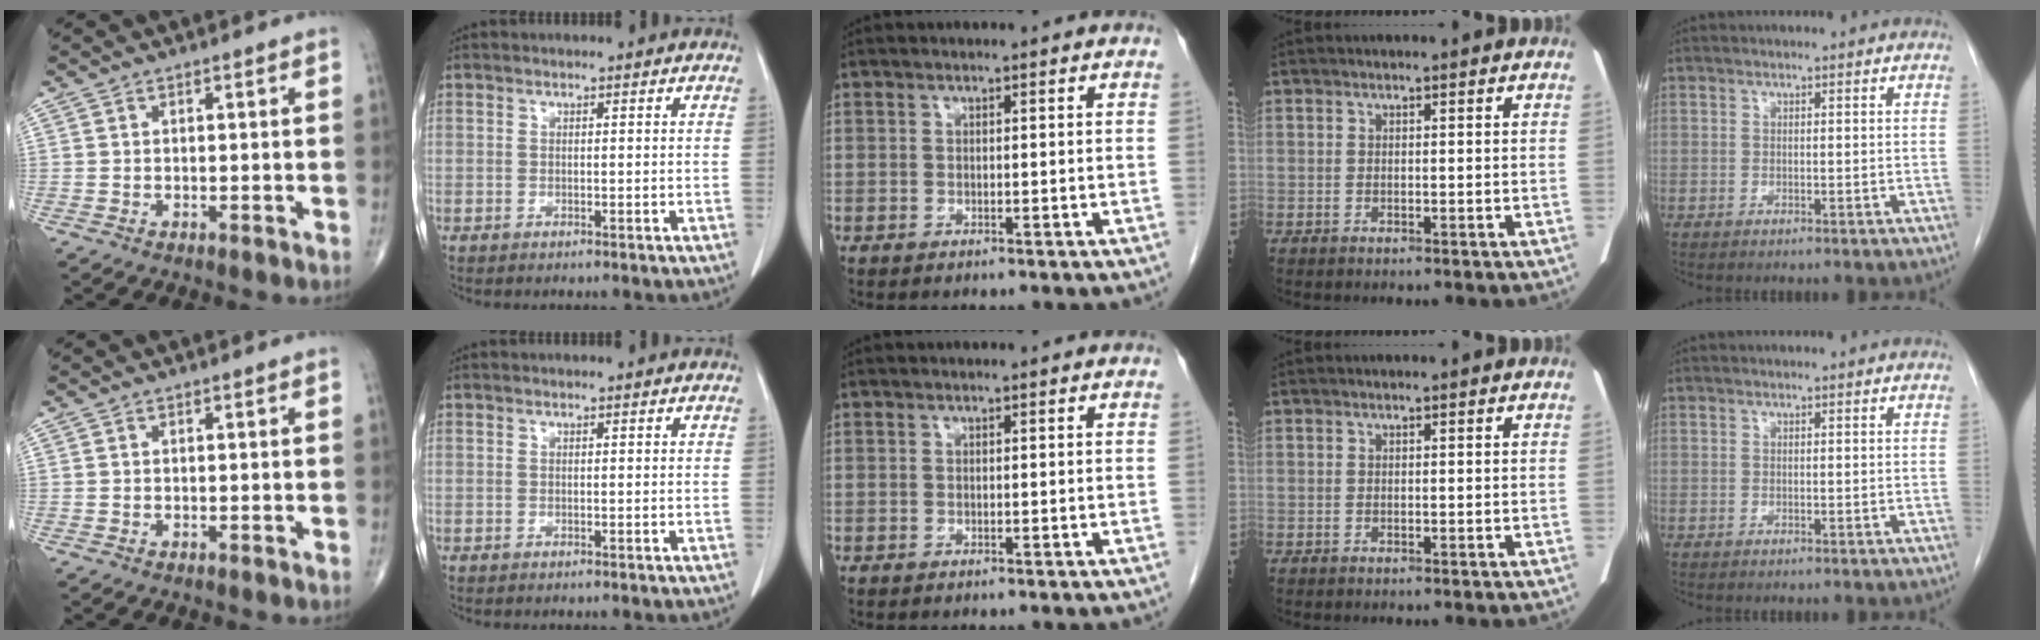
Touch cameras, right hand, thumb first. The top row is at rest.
{}